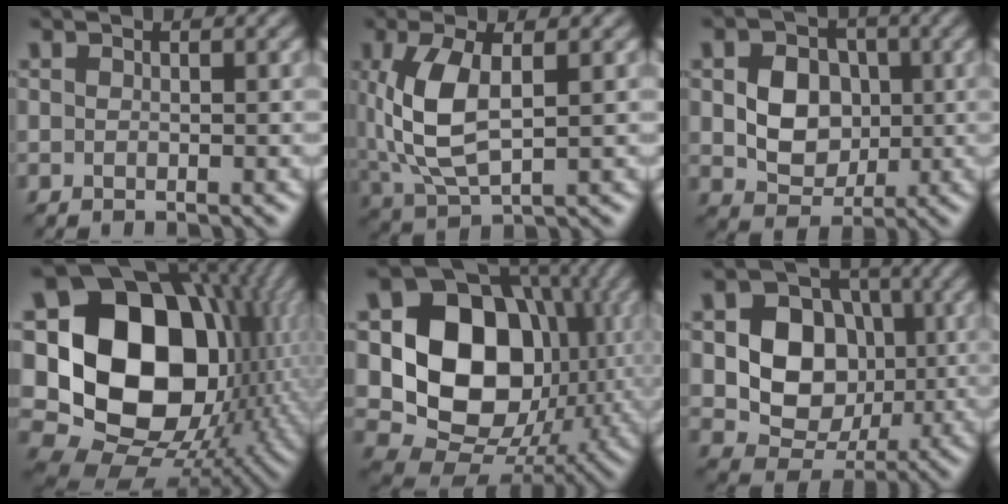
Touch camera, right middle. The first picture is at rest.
{"total": 6.6, "force": [0.8, 3.1, 5.8], "torque": [-0.139, 0.000, 0.020]}
{"total": 5.1, "force": [0.2, 4.1, 3.1], "torque": [-0.061, -0.002, 0.002]}
{"total": 19.8, "force": [1.5, 14.9, 13.0], "torque": [-0.232, -0.006, 0.050]}
{"total": 14.5, "force": [1.0, 11.2, 9.1], "torque": [-0.134, -0.006, 0.007]}
{"total": 7.9, "force": [0.2, 6.5, 4.6], "torque": [-0.069, 0.004, -0.005]}